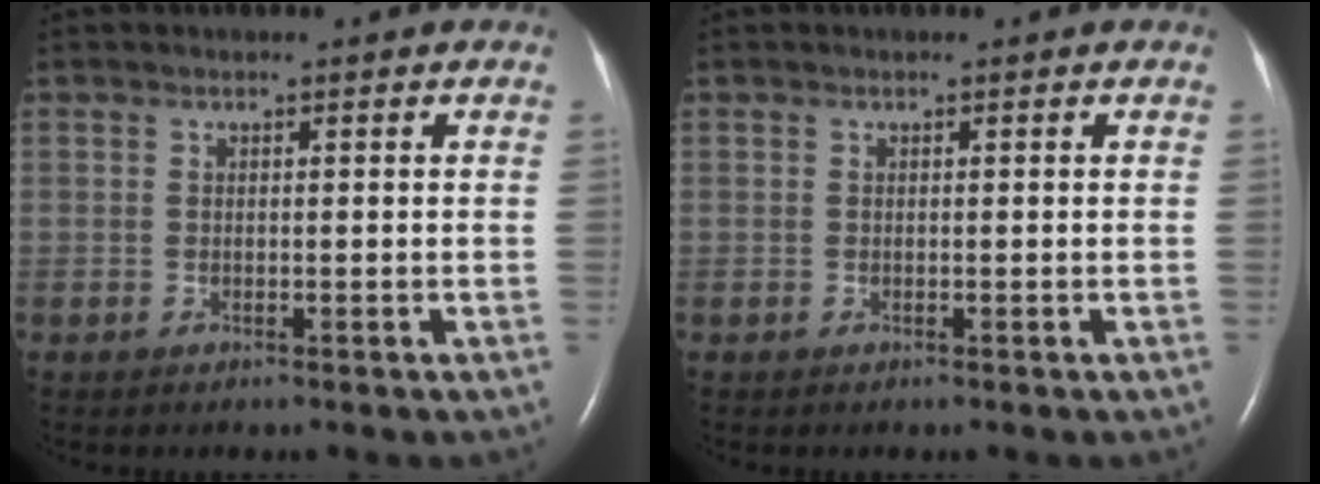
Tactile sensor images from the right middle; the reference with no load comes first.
{"total": 0.0}